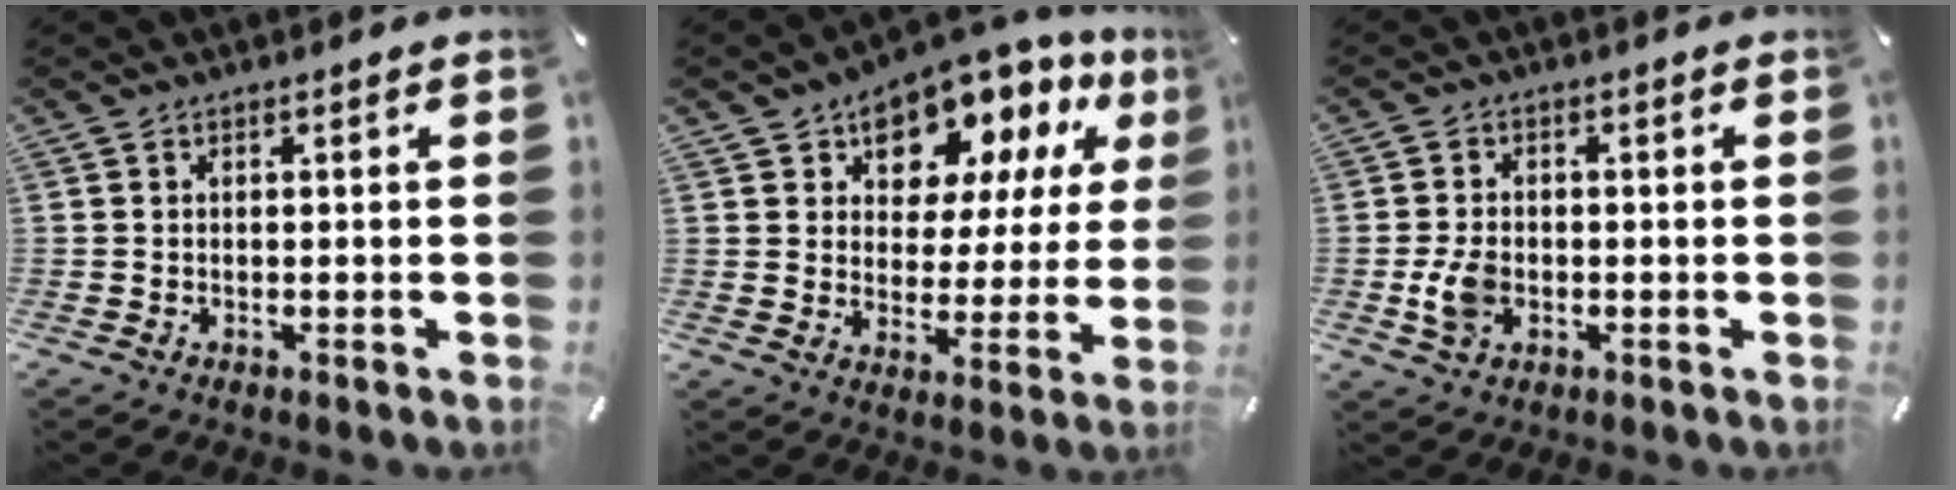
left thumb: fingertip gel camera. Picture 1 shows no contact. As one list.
[{"total": 10.6, "force": [8.2, 6.3, 2.5], "torque": [-0.056, -0.071, 0.149]}, {"total": 6.1, "force": [-1.1, 4.4, 4.0], "torque": [-0.086, -0.003, -0.021]}]